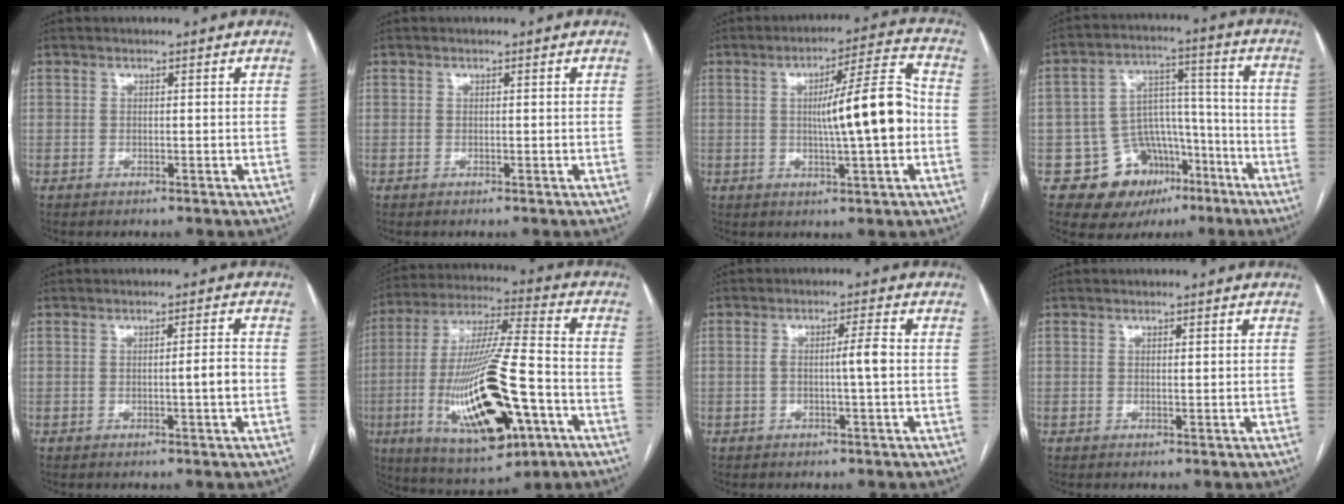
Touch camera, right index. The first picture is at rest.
{"total": 0.0}
{"total": 11.8, "force": [-0.5, 0.7, 11.8], "torque": [-0.180, 0.016, -0.009]}
{"total": 12.4, "force": [-6.4, 9.7, 4.4], "torque": [-0.051, 0.055, -0.085]}
{"total": 2.8, "force": [-0.4, -0.1, 2.7], "torque": [-0.041, 0.000, -0.007]}
{"total": 23.3, "force": [-6.9, 5.2, 21.6], "torque": [-0.441, -0.021, -0.106]}
{"total": 3.4, "force": [-0.3, -0.2, 3.4], "torque": [-0.059, 0.005, -0.004]}
{"total": 0.8, "force": [0.3, 0.3, 0.6], "torque": [-0.010, -0.001, 0.005]}